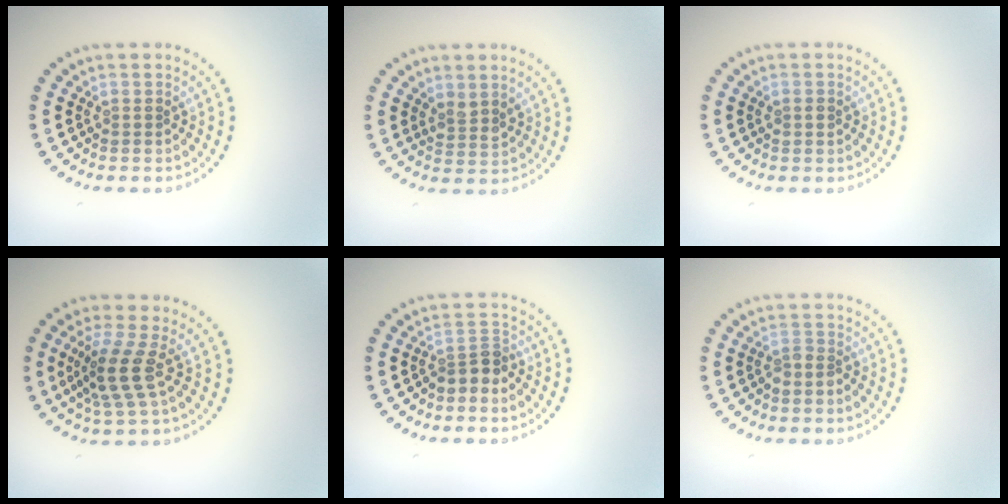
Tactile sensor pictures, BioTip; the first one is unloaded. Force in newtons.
{"total": 1.5, "press": 1.2, "slide": 0.9}
{"total": 1.0, "press": 0.9, "slide": 0.3}
{"total": 3.6, "press": 2.7, "slide": 2.3}
{"total": 2.3, "press": 1.9, "slide": 1.4}
{"total": 1.4, "press": 1.1, "slide": 0.9}